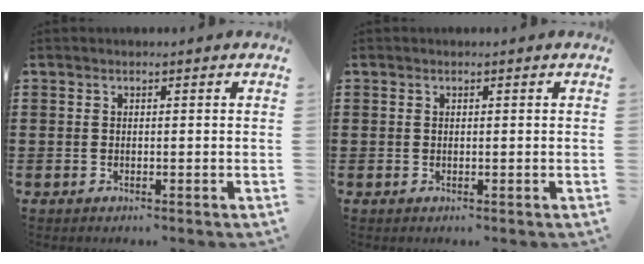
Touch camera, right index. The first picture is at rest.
{"total": 0.0}